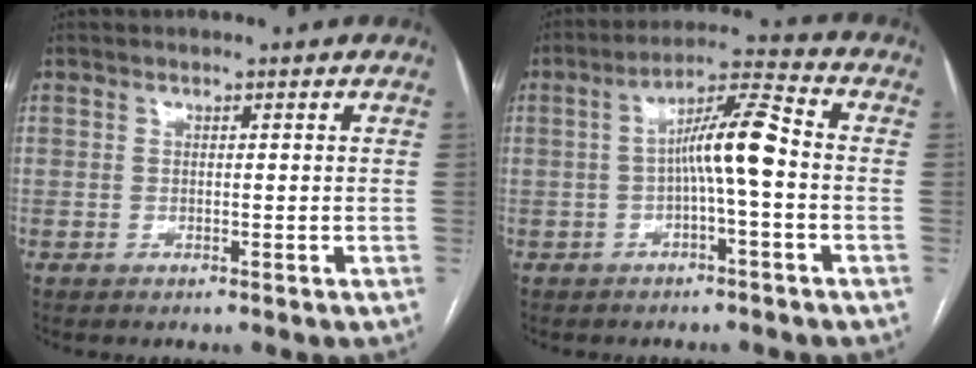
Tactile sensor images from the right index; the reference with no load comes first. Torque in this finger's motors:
{"motor_torque": [0.80, -0.13, 0.42, 0.12]}